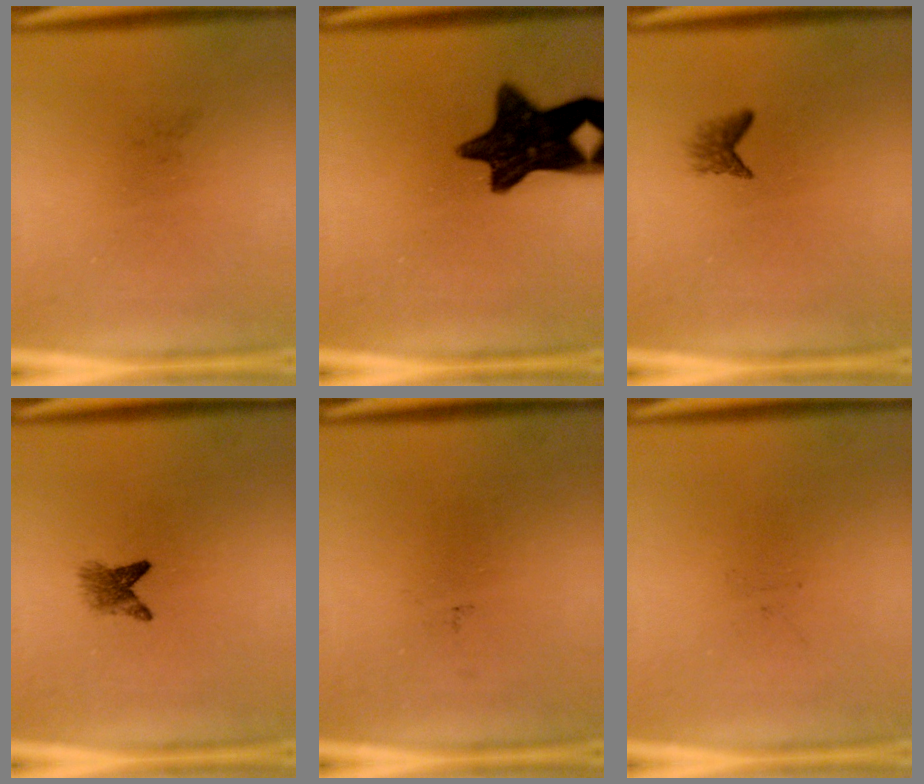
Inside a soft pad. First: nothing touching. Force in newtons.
{"total": 13.0}
{"total": 1.6}
{"total": 2.7}
{"total": 0.0}
{"total": 0.0}